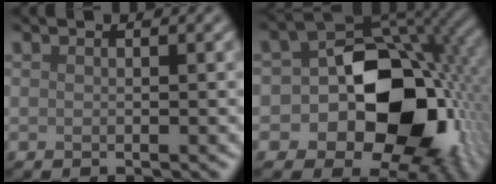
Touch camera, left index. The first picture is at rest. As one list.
[{"total": 14.9, "force": [-2.6, 10.6, 10.2], "torque": [-0.140, -0.008, -0.040]}]